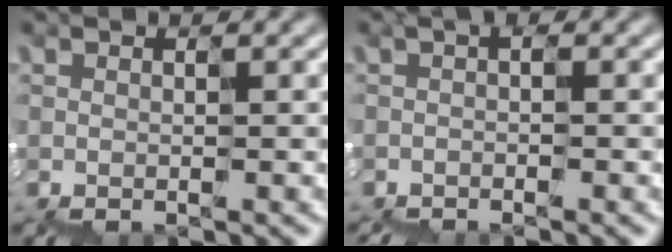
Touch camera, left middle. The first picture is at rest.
{"total": 1.1, "force": [-0.7, 0.5, 0.8], "torque": [-0.003, -0.003, -0.006]}